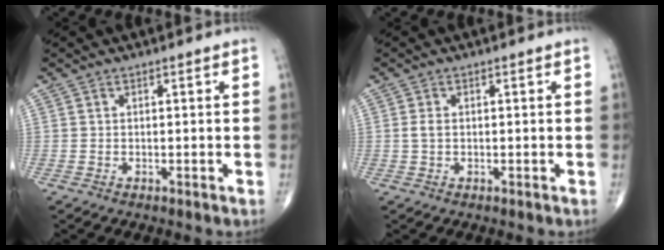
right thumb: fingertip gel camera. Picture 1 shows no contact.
{"total": 1.4, "force": [0.0, 0.9, 1.1], "torque": [-0.025, 0.002, 0.000]}